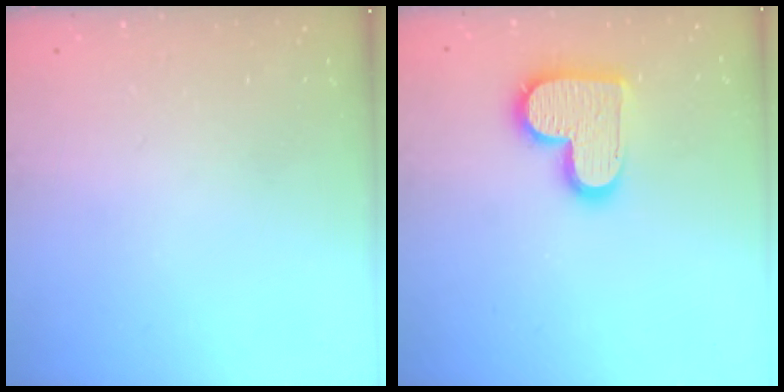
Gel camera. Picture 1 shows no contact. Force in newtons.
{"total": 14.2, "press": 14.2, "slide": 0.9}